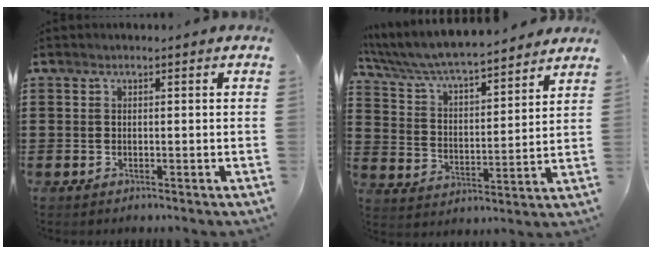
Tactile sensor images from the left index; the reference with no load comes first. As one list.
[{"total": 6.1, "force": [5.7, 0.4, 2.0], "torque": [-0.065, -0.039, 0.093]}]